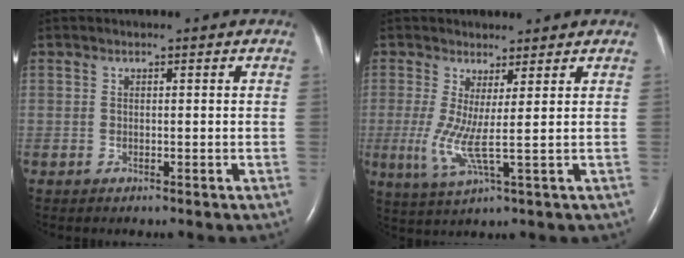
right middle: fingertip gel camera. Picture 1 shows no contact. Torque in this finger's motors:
{"motor_torque": [0.42, -0.26, 0.62, 0.19]}